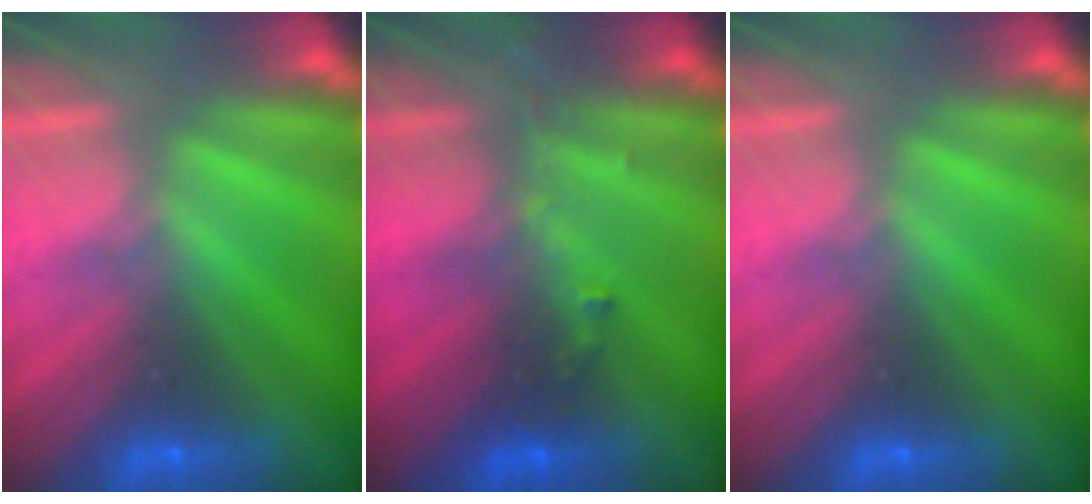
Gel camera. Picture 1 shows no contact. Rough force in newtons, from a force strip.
{"total": 2.9}
{"total": 0.0}